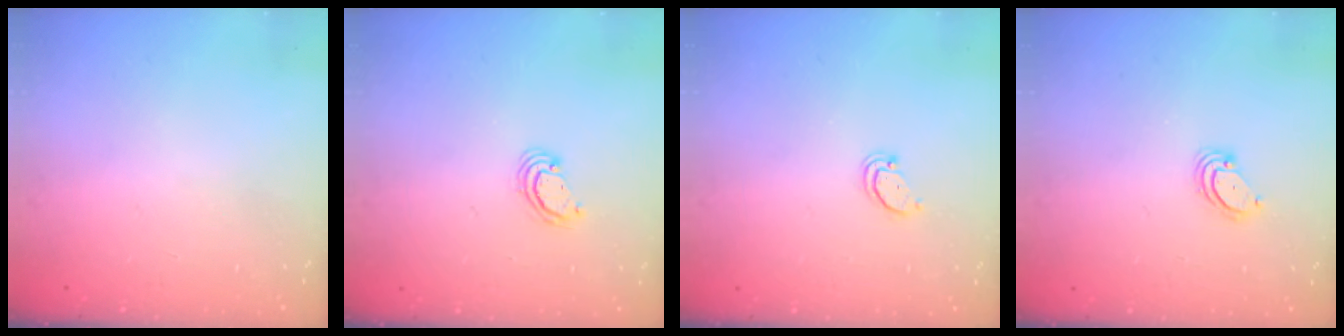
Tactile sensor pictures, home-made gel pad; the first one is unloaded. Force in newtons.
{"total": 2.5, "press": 2.5, "slide": 0.2}
{"total": 2.0, "press": 2.0, "slide": 0.2}
{"total": 3.4, "press": 3.3, "slide": 0.3}